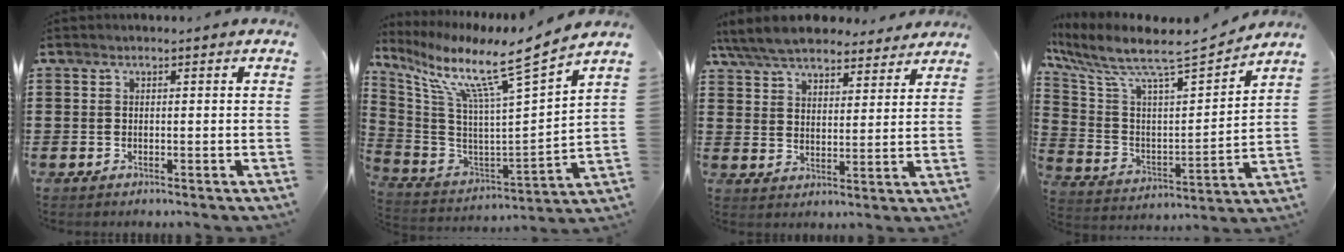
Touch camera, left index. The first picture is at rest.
{"total": 11.1, "force": [7.7, 0.3, 8.0], "torque": [-0.172, -0.059, 0.113]}
{"total": 7.5, "force": [6.9, 1.7, 2.3], "torque": [-0.074, -0.023, 0.126]}
{"total": 7.9, "force": [6.8, 0.8, 3.9], "torque": [-0.109, -0.058, 0.106]}